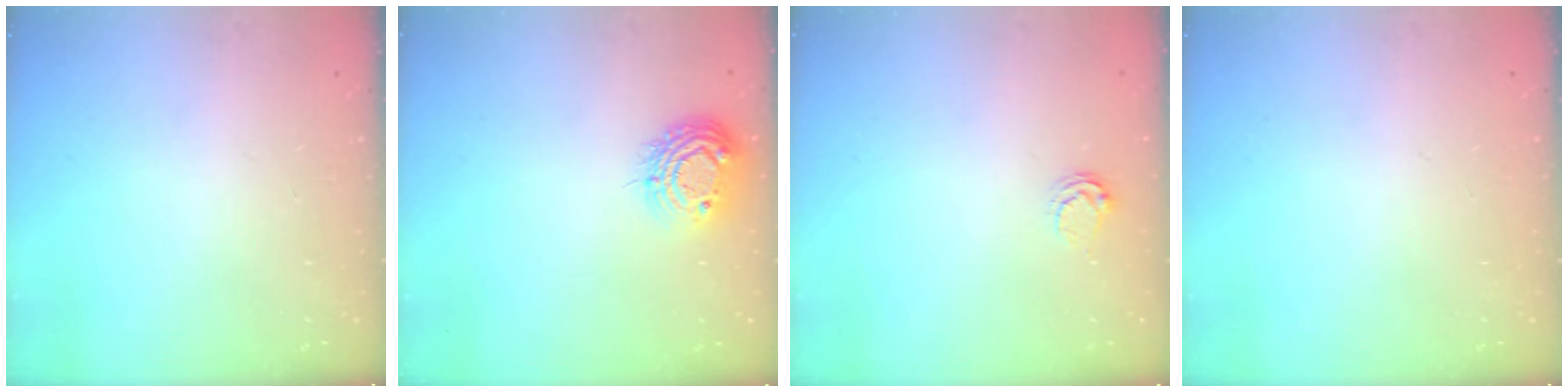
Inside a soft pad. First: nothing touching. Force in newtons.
{"total": 10.0, "press": 9.9, "slide": 0.8}
{"total": 3.3, "press": 3.3, "slide": 0.3}
{"total": 0.0}